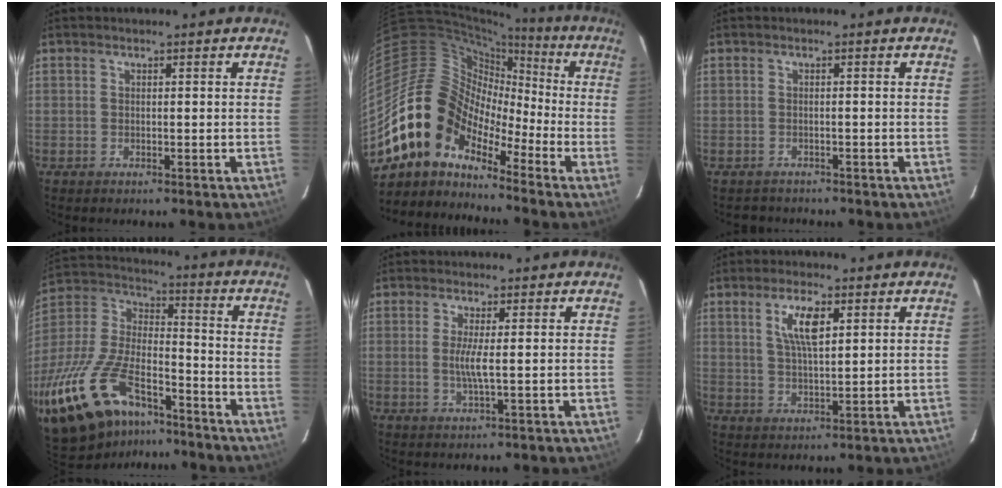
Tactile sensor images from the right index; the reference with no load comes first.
{"total": 13.3, "force": [-10.0, 7.6, 4.4], "torque": [-0.079, 0.026, -0.205]}
{"total": 2.5, "force": [-2.2, 1.3, 0.1], "torque": [-0.003, 0.001, -0.027]}
{"total": 33.1, "force": [-21.6, 14.9, 20.2], "torque": [-0.447, -0.032, -0.356]}
{"total": 3.3, "force": [0.1, -0.2, 3.3], "torque": [-0.064, -0.008, -0.001]}
{"total": 6.6, "force": [2.7, 2.2, 5.5], "torque": [-0.101, 0.003, 0.054]}